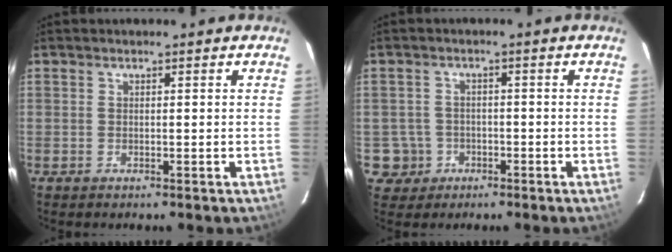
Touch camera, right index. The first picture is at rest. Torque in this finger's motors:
{"motor_torque": [-0.59, -0.33, -0.43, -0.14]}